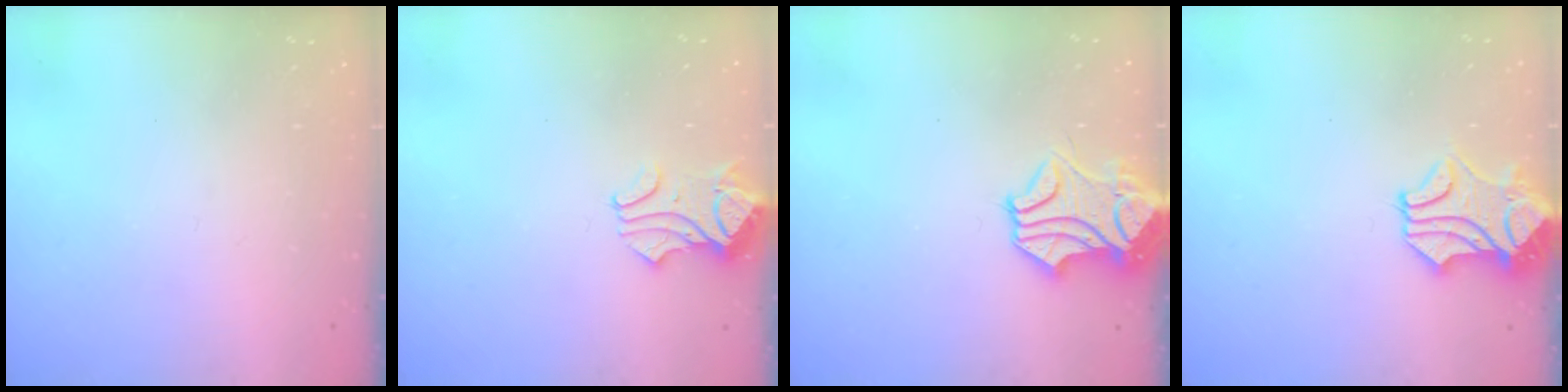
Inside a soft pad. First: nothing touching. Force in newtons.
{"total": 0.6, "press": 0.2, "slide": 0.6}
{"total": 2.1, "press": 1.4, "slide": 1.5}
{"total": 1.0, "press": 0.3, "slide": 0.9}